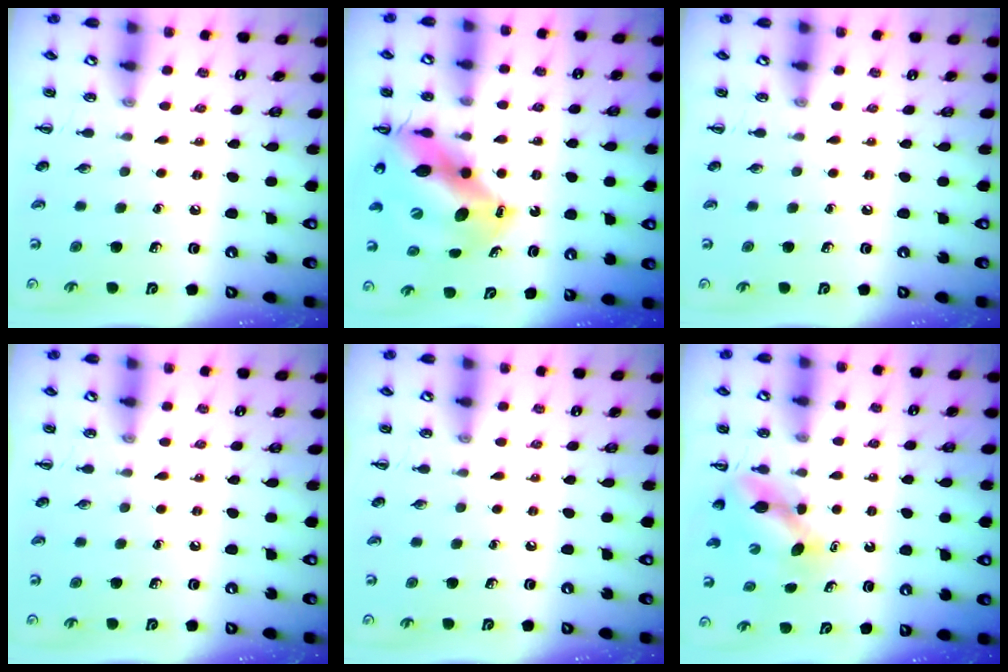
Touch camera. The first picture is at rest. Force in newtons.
{"total": 14.1, "press": 13.5, "slide": 4.1}
{"total": 0.0}
{"total": 0.0}
{"total": 0.0}
{"total": 5.2, "press": 5.2, "slide": 0.3}